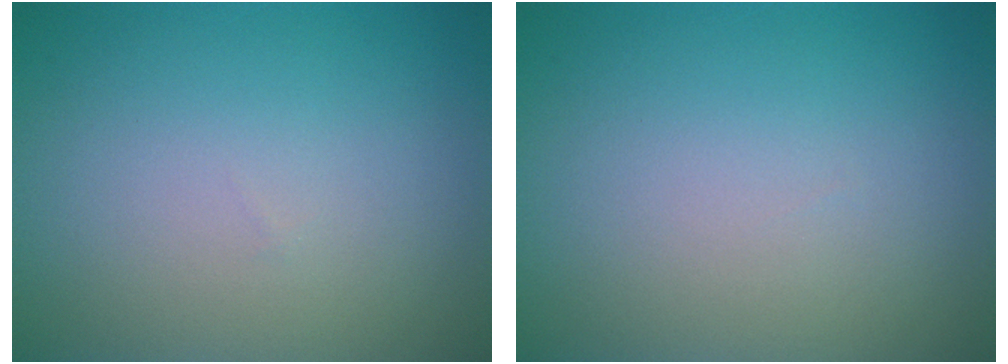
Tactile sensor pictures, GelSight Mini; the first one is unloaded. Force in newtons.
{"total": 0.0}